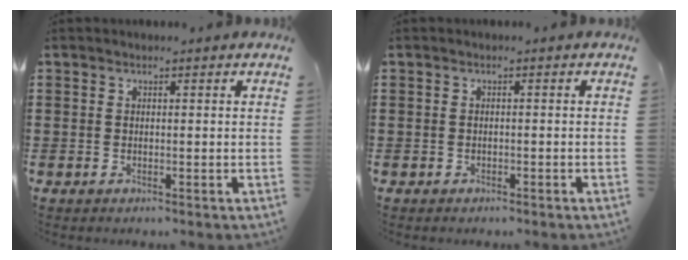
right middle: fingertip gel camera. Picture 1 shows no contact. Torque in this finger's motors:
{"motor_torque": [-0.23, -0.14, 0.00, -0.01]}